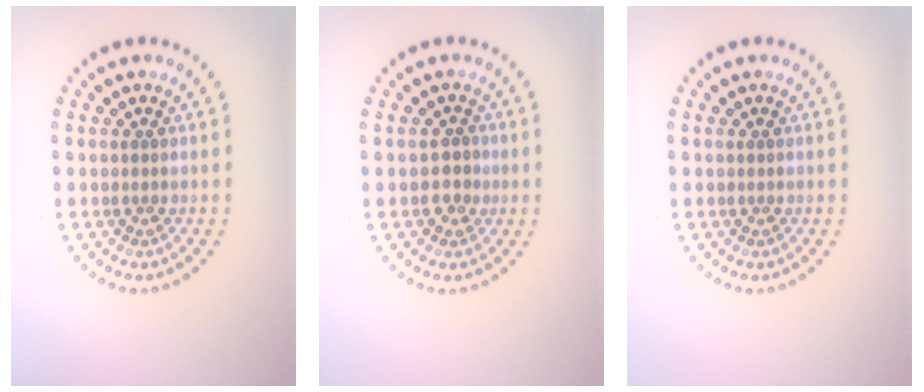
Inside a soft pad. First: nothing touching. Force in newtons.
{"total": 1.7, "press": 1.7, "slide": 0.3}
{"total": 0.0}